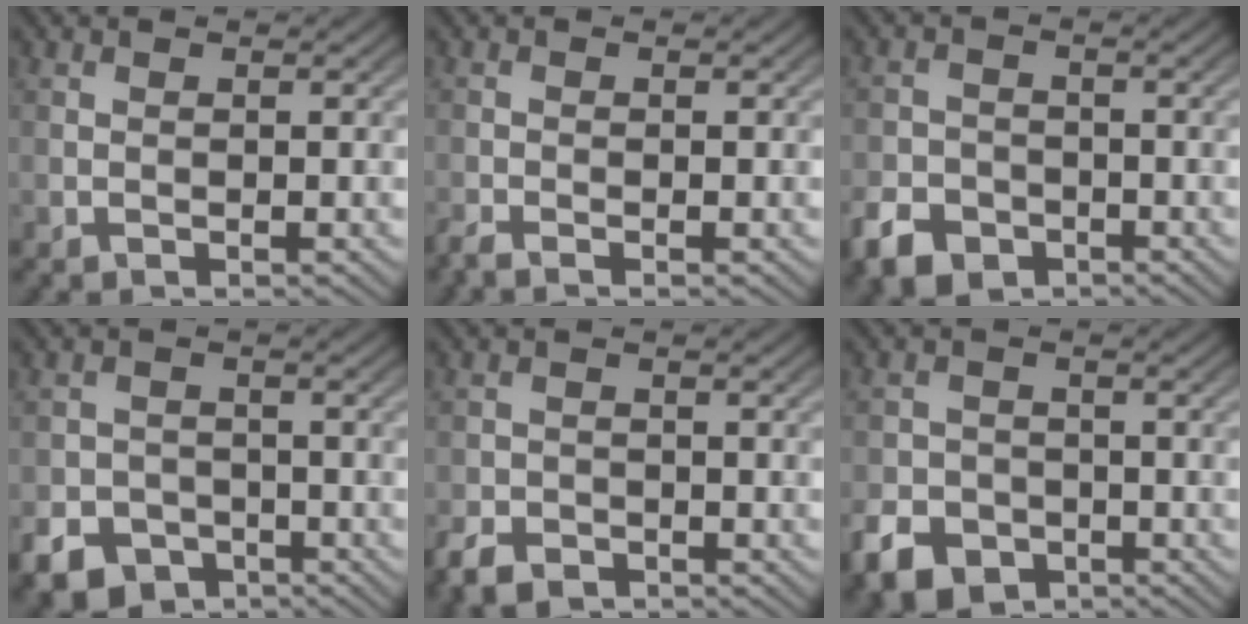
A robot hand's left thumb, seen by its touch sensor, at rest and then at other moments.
{"total": 1.5, "force": [-1.3, 0.0, 0.8], "torque": [-0.017, -0.005, -0.032]}
{"total": 4.9, "force": [-3.1, 3.2, 2.0], "torque": [-0.047, -0.006, -0.064]}
{"total": 6.5, "force": [-4.2, 4.5, 2.1], "torque": [-0.038, -0.011, -0.074]}
{"total": 3.6, "force": [-2.7, 1.8, 1.5], "torque": [-0.029, -0.007, -0.057]}
{"total": 5.7, "force": [-3.4, 3.9, 2.4], "torque": [-0.053, -0.008, -0.069]}